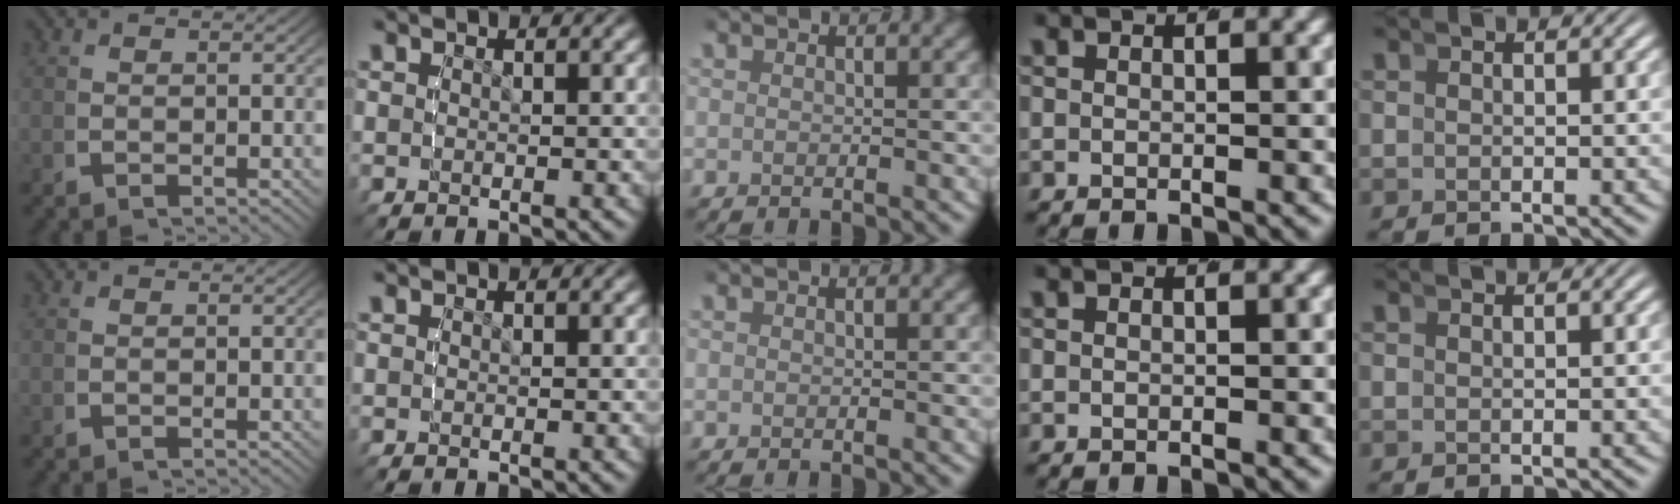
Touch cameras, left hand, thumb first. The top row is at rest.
{"little": {"total": 0.8, "force": [0.7, -0.4, -0.1], "torque": [0.014, 0.007, 0.011]}}